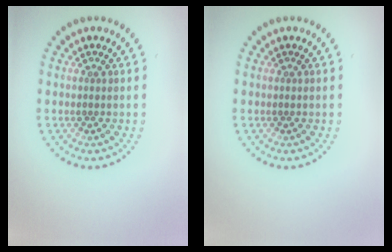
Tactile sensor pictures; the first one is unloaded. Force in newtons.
{"total": 0.0}